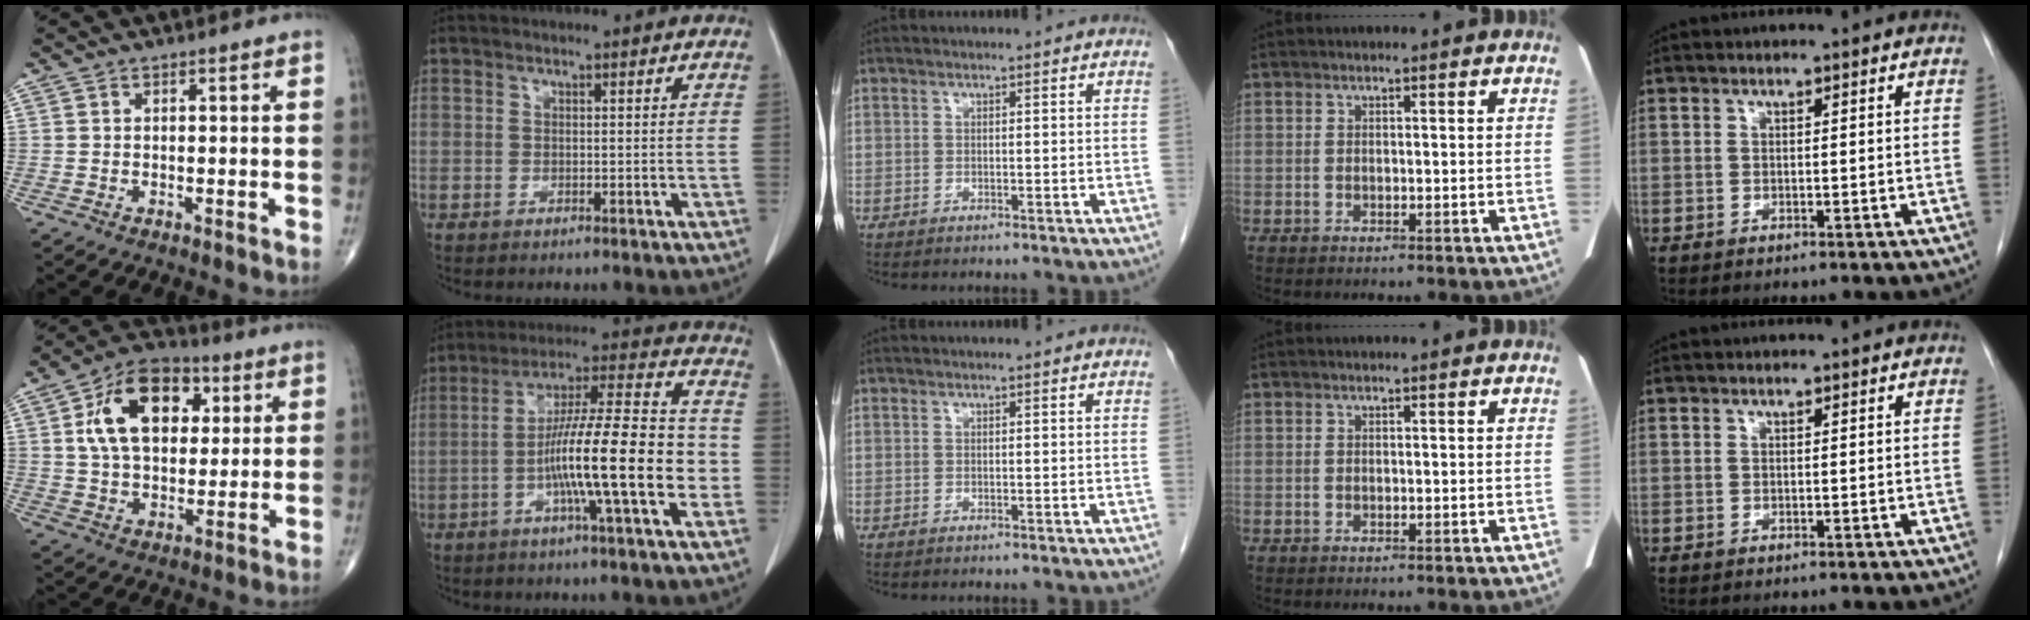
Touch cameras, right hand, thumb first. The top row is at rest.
{"thumb": {"total": 16.9, "force": [4.7, 10.8, 12.1], "torque": [-0.177, 0.004, 0.076]}, "index": {"total": 17.4, "force": [-4.2, 0.8, 16.9], "torque": [-0.278, 0.009, -0.074]}}